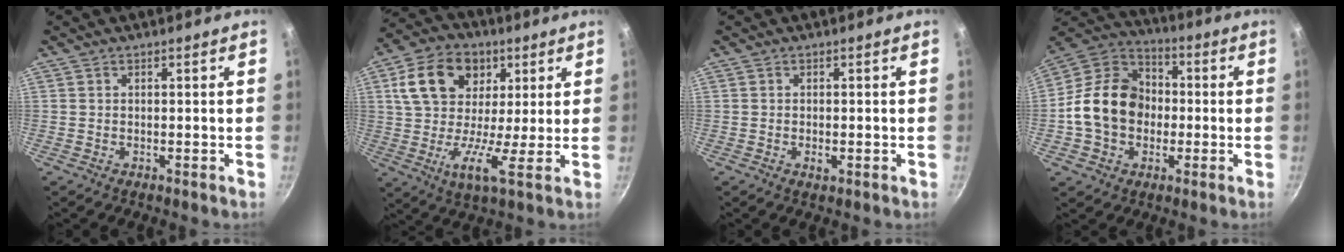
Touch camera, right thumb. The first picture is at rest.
{"total": 15.6, "force": [5.0, 10.5, 10.4], "torque": [-0.169, 0.002, 0.066]}
{"total": 1.6, "force": [-0.4, 0.8, 1.4], "torque": [-0.025, 0.000, -0.007]}
{"total": 14.3, "force": [-1.2, 11.4, 8.6], "torque": [-0.117, 0.032, -0.039]}